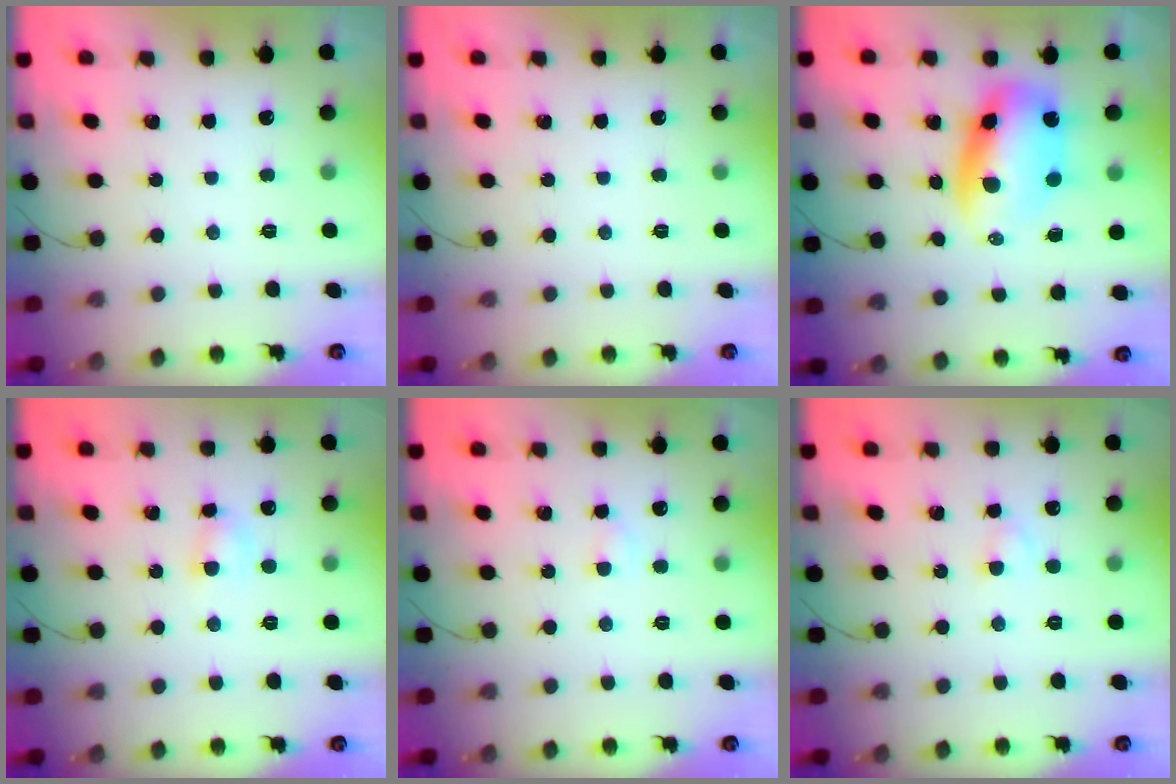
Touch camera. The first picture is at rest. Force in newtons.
{"total": 0.0}
{"total": 9.5, "press": 9.3, "slide": 2.3}
{"total": 3.6, "press": 3.3, "slide": 1.5}
{"total": 2.6, "press": 2.4, "slide": 0.8}
{"total": 2.3, "press": 2.0, "slide": 1.0}